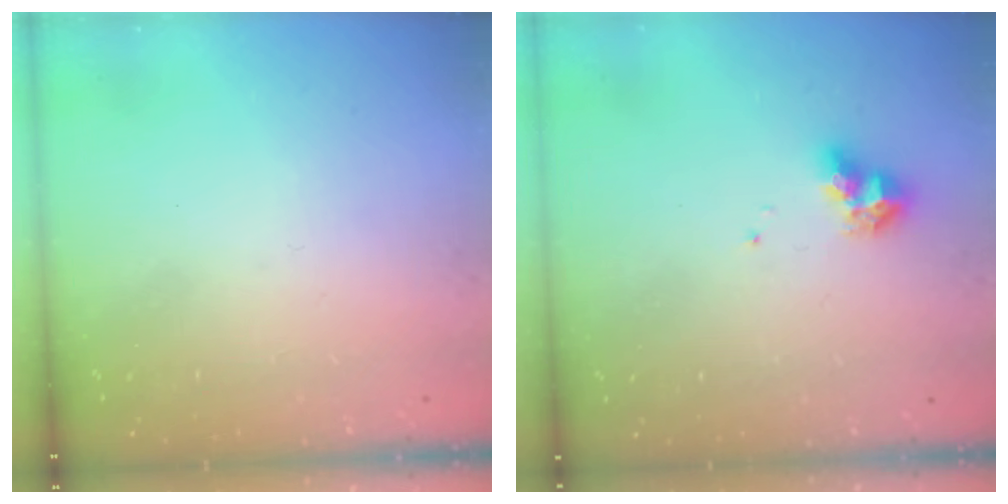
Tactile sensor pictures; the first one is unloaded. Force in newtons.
{"total": 7.0, "press": 6.9, "slide": 1.0}